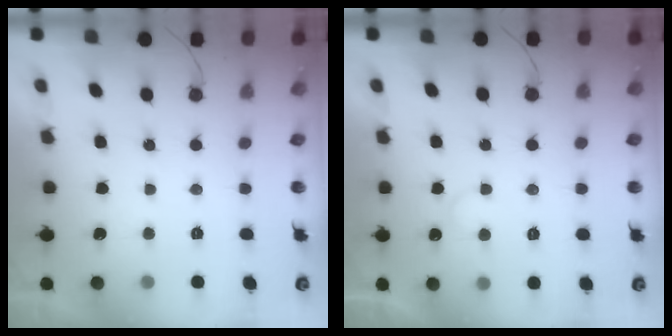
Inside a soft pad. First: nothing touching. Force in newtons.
{"total": 4.7, "press": 4.7, "slide": 0.4}